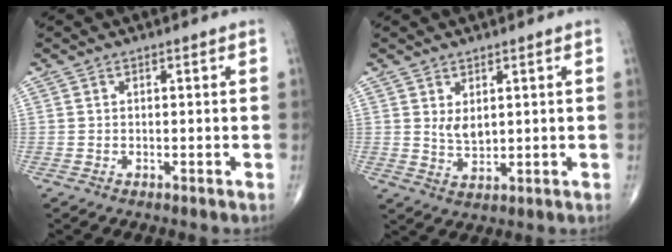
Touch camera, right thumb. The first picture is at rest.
{"total": 3.7, "force": [1.2, 2.0, 2.8], "torque": [-0.042, -0.017, 0.028]}